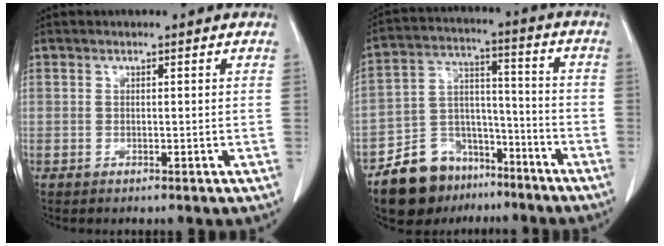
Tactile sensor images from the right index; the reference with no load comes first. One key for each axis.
{"total": 12.9, "fx": -9.3, "fy": 7.9, "fz": 4.2, "tx": -0.076, "ty": 0.045, "tz": -0.156}